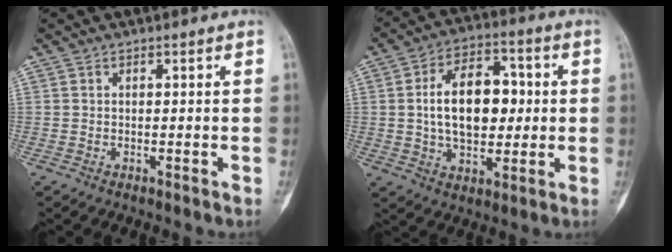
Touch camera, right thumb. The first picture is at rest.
{"total": 14.7, "force": [1.0, 9.0, 11.6], "torque": [-0.158, 0.017, 0.015]}